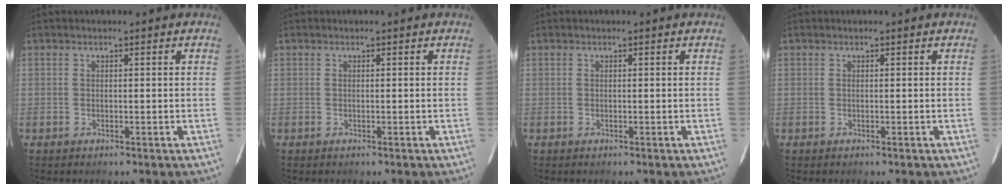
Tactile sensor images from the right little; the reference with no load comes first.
{"total": 0.0}
{"total": 0.0}
{"total": 0.0}